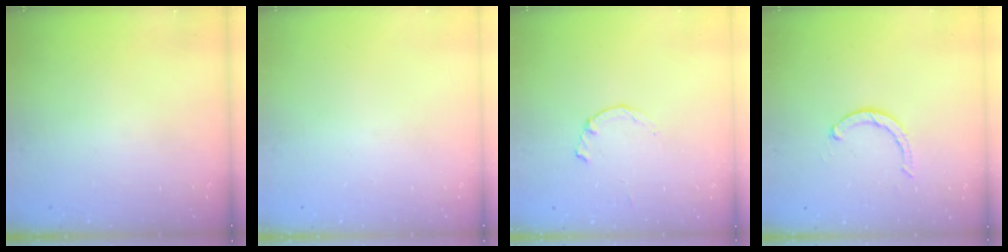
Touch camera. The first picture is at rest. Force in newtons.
{"total": 0.0}
{"total": 1.2, "press": 1.2, "slide": 0.3}
{"total": 3.5, "press": 3.4, "slide": 0.7}